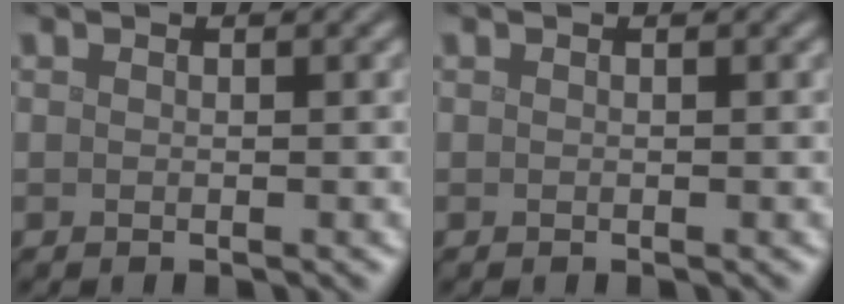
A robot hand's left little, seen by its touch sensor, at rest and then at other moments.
{"total": 0.0}